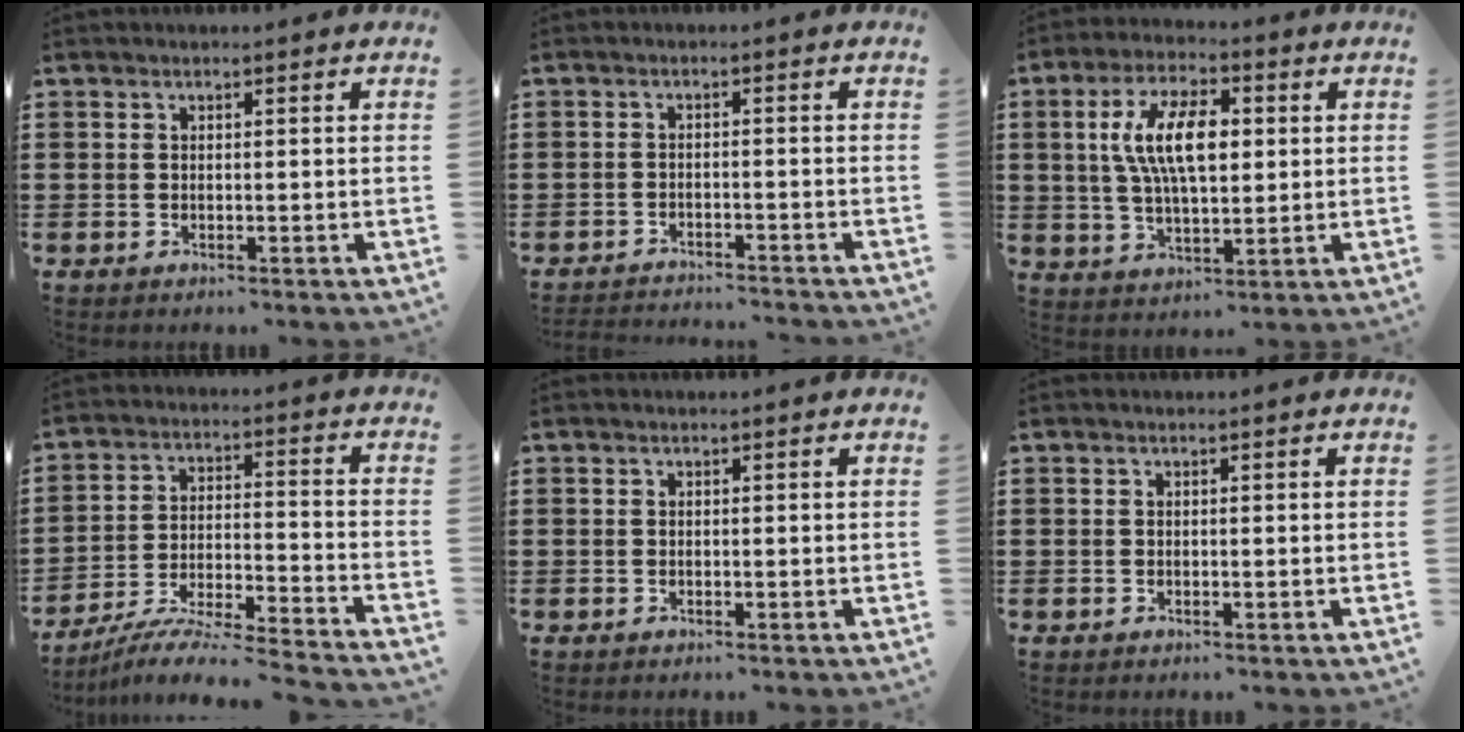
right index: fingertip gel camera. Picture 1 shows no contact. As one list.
[{"total": 2.1, "force": [-2.1, -0.1, 0.1], "torque": [-0.006, 0.001, -0.046]}, {"total": 10.2, "force": [1.7, 4.6, 8.9], "torque": [-0.188, 0.013, 0.025]}, {"total": 6.6, "force": [-6.3, -0.6, 2.1], "torque": [-0.041, -0.011, -0.128]}, {"total": 0.0}, {"total": 0.0}]